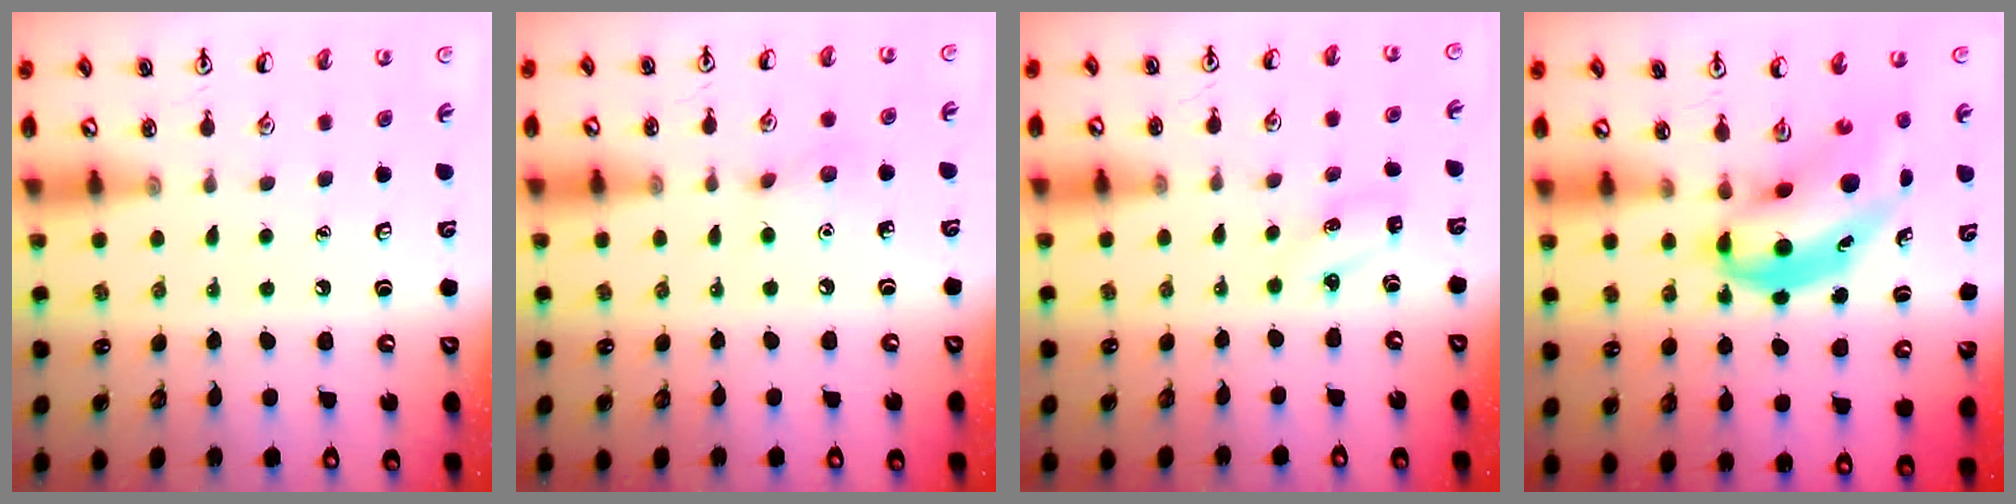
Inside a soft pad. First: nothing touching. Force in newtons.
{"total": 6.2, "press": 6.0, "slide": 1.5}
{"total": 2.5, "press": 2.3, "slide": 0.8}
{"total": 7.6, "press": 7.3, "slide": 2.0}